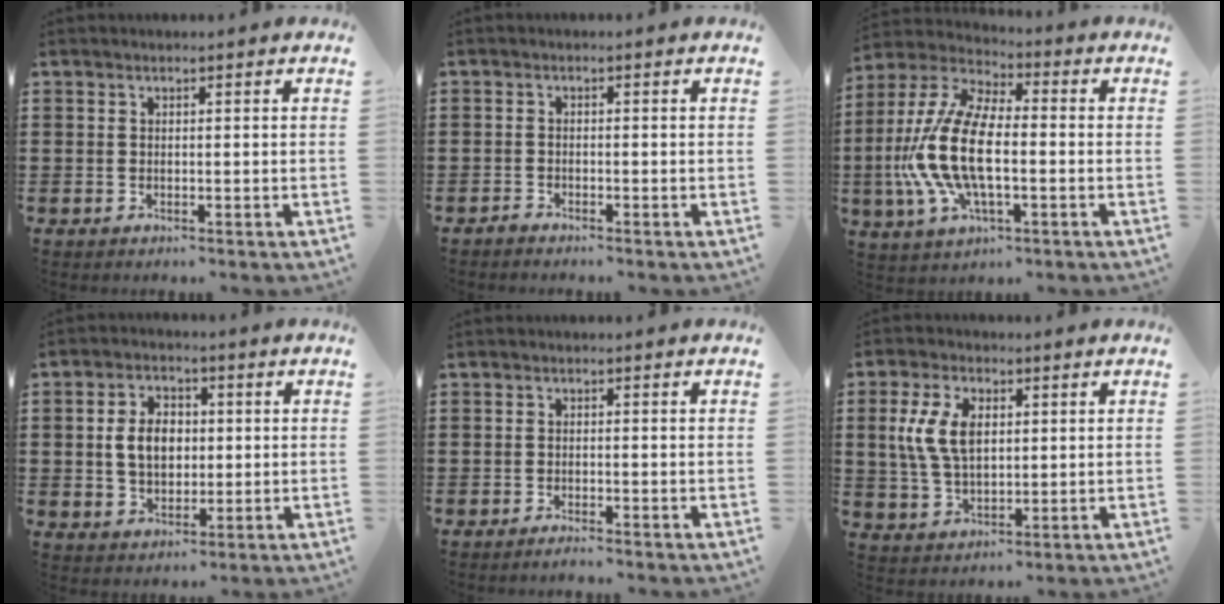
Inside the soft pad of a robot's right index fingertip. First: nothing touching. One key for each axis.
{"total": 1.0, "fx": -1.0, "fy": 0.0, "fz": 0.0, "tx": -0.002, "ty": 0.001, "tz": -0.020}
{"total": 14.0, "fx": -2.2, "fy": 6.2, "fz": 12.4, "tx": -0.300, "ty": -0.017, "tz": -0.047}
{"total": 6.1, "fx": 0.3, "fy": 4.4, "fz": 4.3, "tx": -0.099, "ty": 0.009, "tz": -0.004}
{"total": 1.1, "fx": -1.1, "fy": -0.2, "fz": 0.2, "tx": -0.004, "ty": 0.000, "tz": -0.021}
{"total": 7.9, "fx": 1.5, "fy": 4.7, "fz": 6.1, "tx": -0.151, "ty": 0.010, "tz": 0.021}